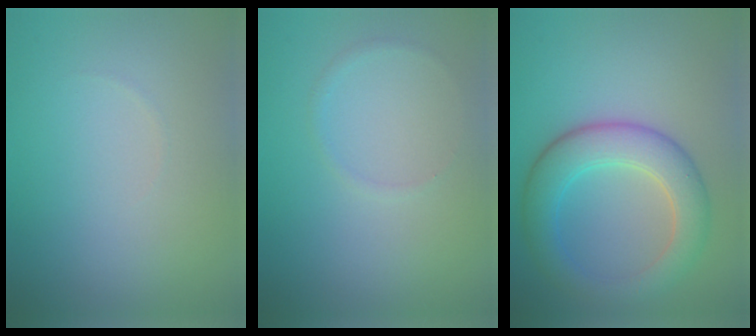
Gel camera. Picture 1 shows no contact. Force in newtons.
{"total": 0.6, "press": 0.6, "slide": 0.1}
{"total": 5.7, "press": 5.7, "slide": 0.1}